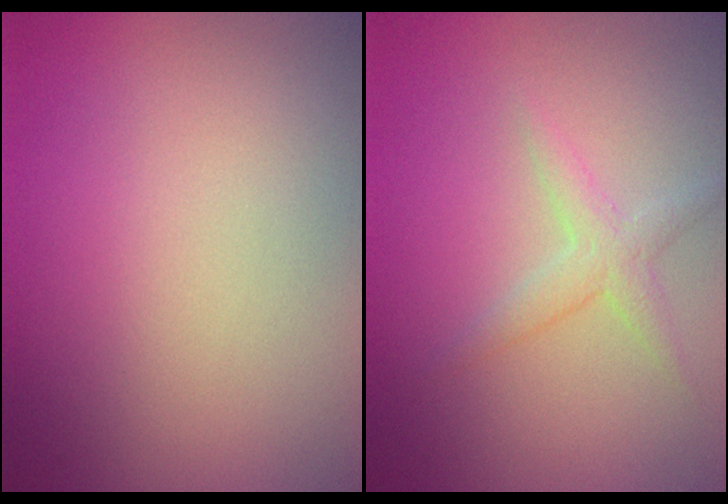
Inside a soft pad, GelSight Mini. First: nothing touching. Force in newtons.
{"total": 1.8, "press": 1.8, "slide": 0.1}